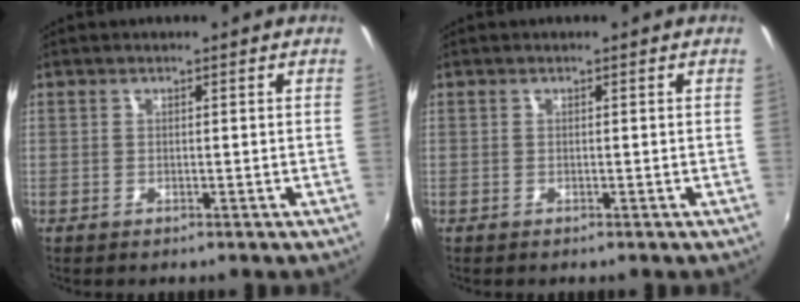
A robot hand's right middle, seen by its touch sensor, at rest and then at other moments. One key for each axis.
{"total": 0.0}